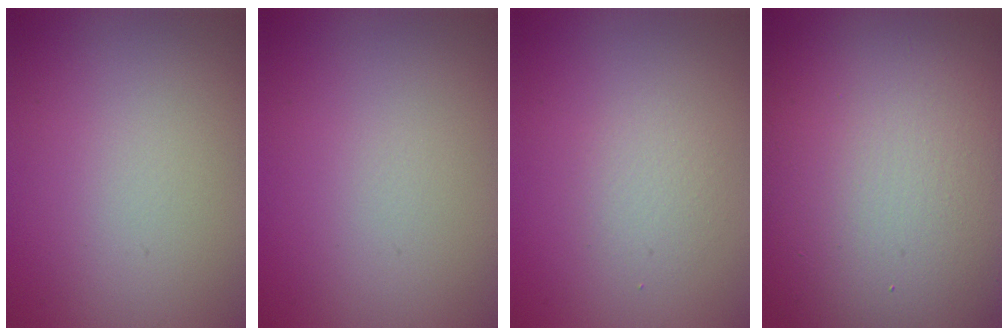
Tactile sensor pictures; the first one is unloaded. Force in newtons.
{"total": 0.0}
{"total": 1.5, "press": 1.5, "slide": 0.1}
{"total": 18.8, "press": 18.8, "slide": 0.9}